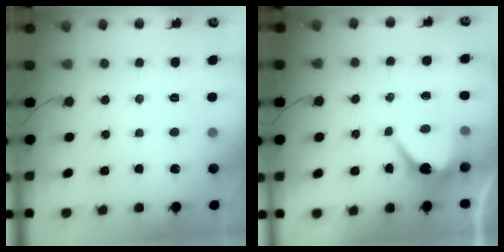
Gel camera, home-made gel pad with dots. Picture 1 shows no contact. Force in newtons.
{"total": 7.0, "press": 6.9, "slide": 0.7}